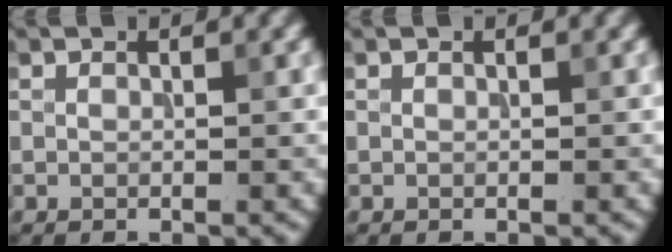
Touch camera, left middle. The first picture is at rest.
{"total": 0.0}